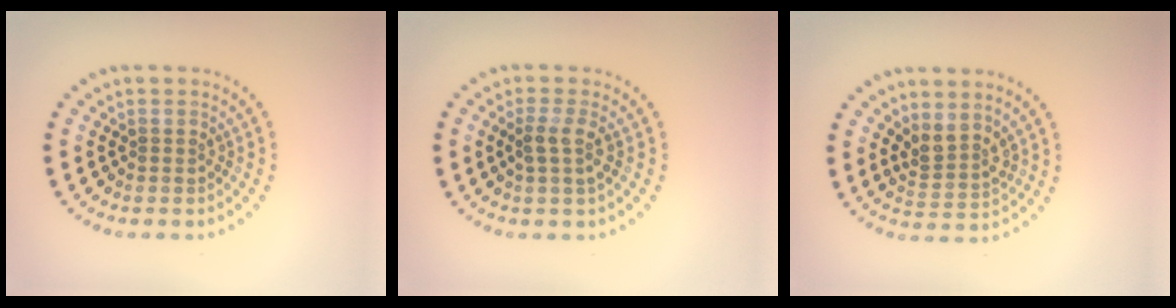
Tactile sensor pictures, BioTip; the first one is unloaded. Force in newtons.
{"total": 1.8, "press": 1.5, "slide": 1.0}
{"total": 2.5, "press": 1.8, "slide": 1.7}